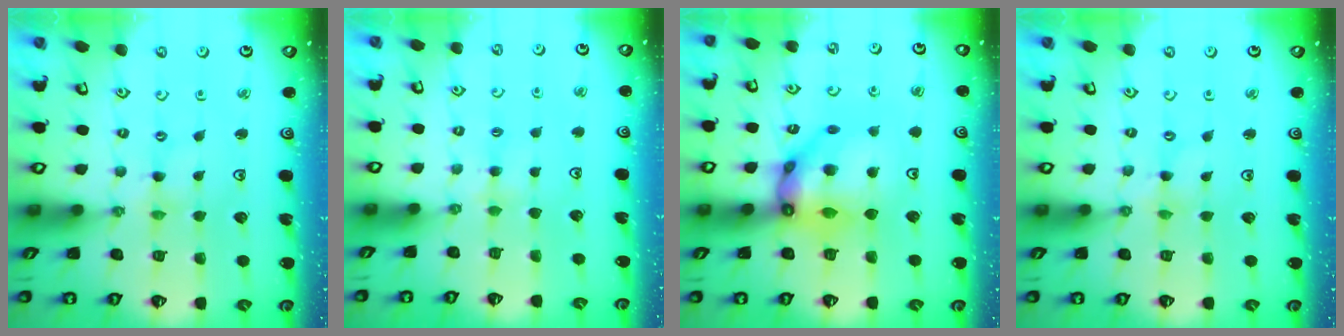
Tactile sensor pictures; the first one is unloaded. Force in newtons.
{"total": 3.4, "press": 3.3, "slide": 0.6}
{"total": 14.5, "press": 14.4, "slide": 1.3}
{"total": 0.0}